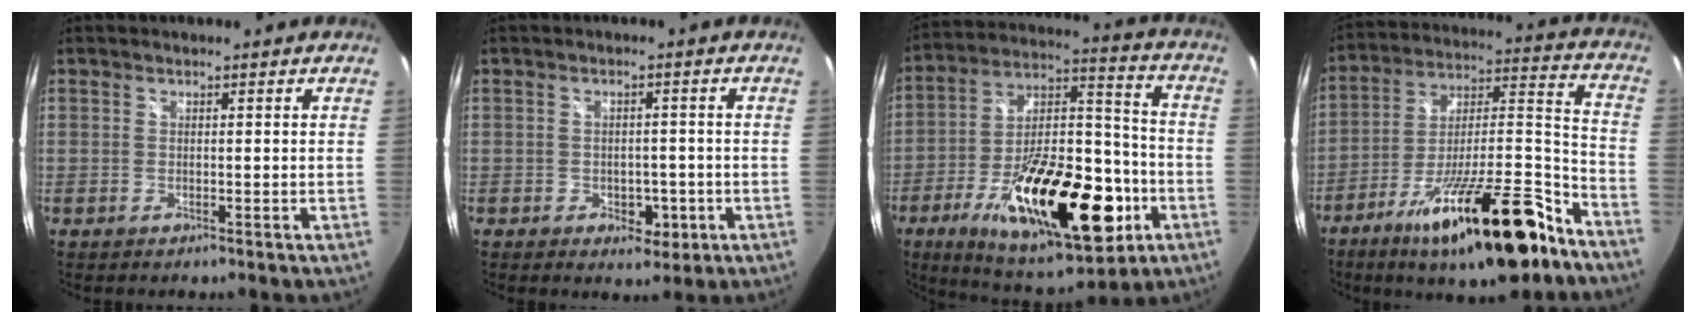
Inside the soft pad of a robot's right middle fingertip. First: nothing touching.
{"total": 4.5, "force": [-1.6, 3.2, 2.7], "torque": [-0.043, 0.001, -0.013]}
{"total": 28.1, "force": [-11.3, 11.9, 22.9], "torque": [-0.388, -0.002, -0.164]}
{"total": 24.2, "force": [-15.9, 5.7, 17.3], "torque": [-0.274, -0.005, -0.251]}